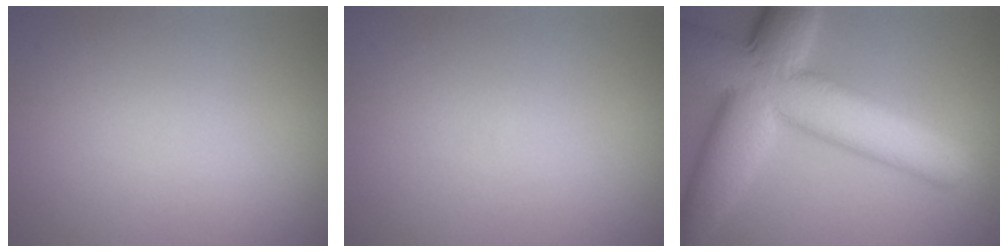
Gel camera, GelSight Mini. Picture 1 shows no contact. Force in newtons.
{"total": 0.0}
{"total": 11.7, "press": 11.7, "slide": 0.2}